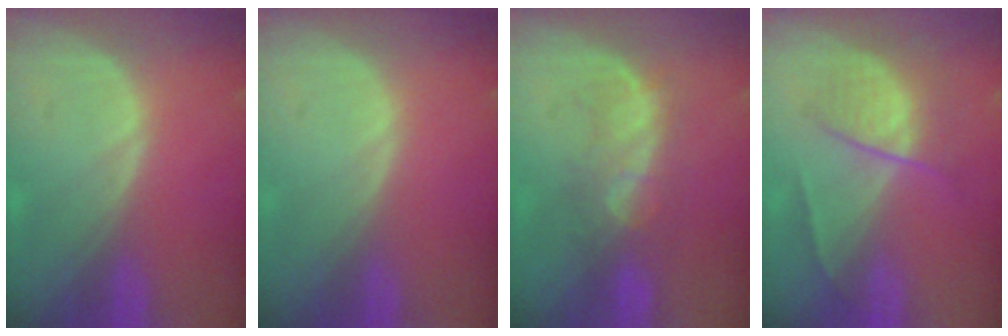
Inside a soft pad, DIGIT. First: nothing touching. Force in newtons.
{"total": 0.0}
{"total": 6.1, "press": 6.0, "slide": 1.2}
{"total": 6.8, "press": 6.0, "slide": 3.2}